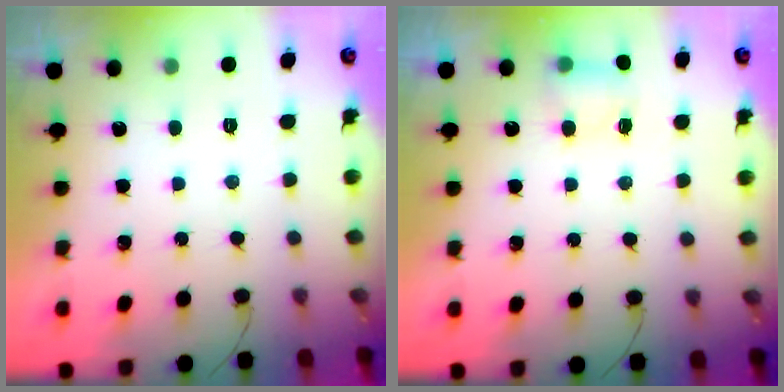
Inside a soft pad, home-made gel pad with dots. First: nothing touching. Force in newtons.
{"total": 4.4, "press": 4.3, "slide": 1.1}